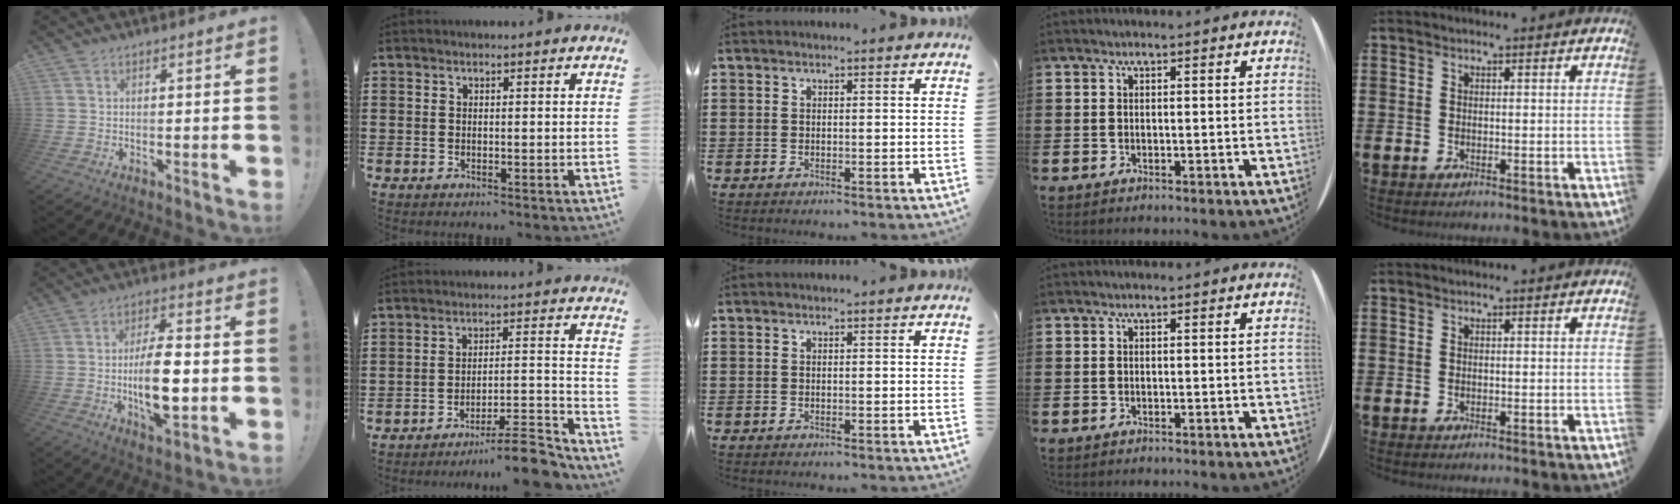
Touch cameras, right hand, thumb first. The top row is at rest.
{"thumb": {"total": 13.1, "force": [-1.6, 4.6, 12.2], "torque": [-0.216, -0.002, -0.033]}, "index": {"total": 8.7, "force": [-7.8, 0.3, 3.9], "torque": [-0.053, 0.011, -0.148]}}